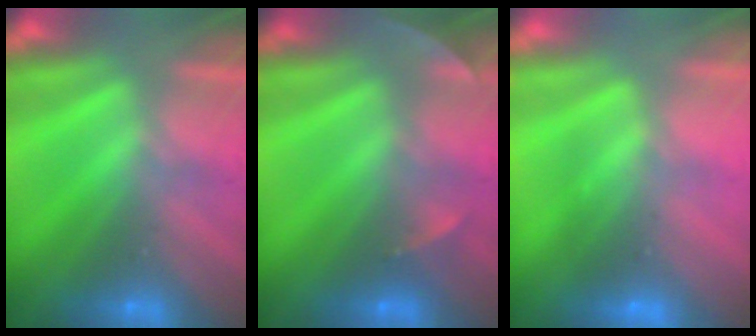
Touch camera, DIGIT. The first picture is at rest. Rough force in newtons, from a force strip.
{"total": 1.9}
{"total": 2.7}